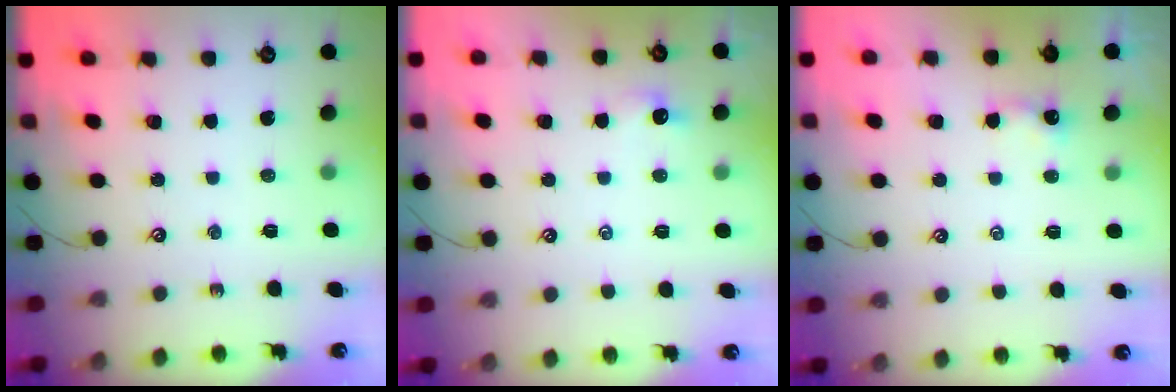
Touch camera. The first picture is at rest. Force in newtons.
{"total": 1.1, "press": 1.0, "slide": 0.4}
{"total": 3.6, "press": 3.6, "slide": 0.1}